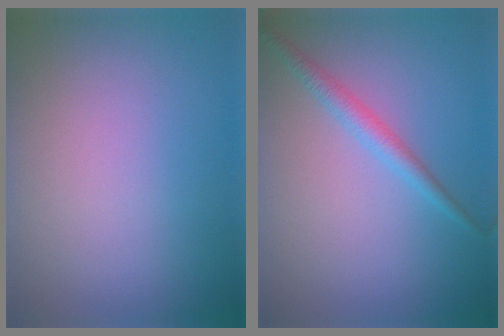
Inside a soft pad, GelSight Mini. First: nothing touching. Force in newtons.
{"total": 1.9, "press": 1.9, "slide": 0.0}